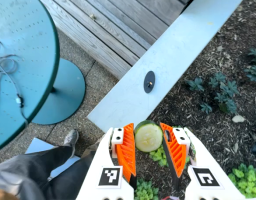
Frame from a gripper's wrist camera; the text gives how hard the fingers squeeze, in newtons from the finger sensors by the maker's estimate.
{"total": 9.5, "left": 9.5, "right": 9.4}